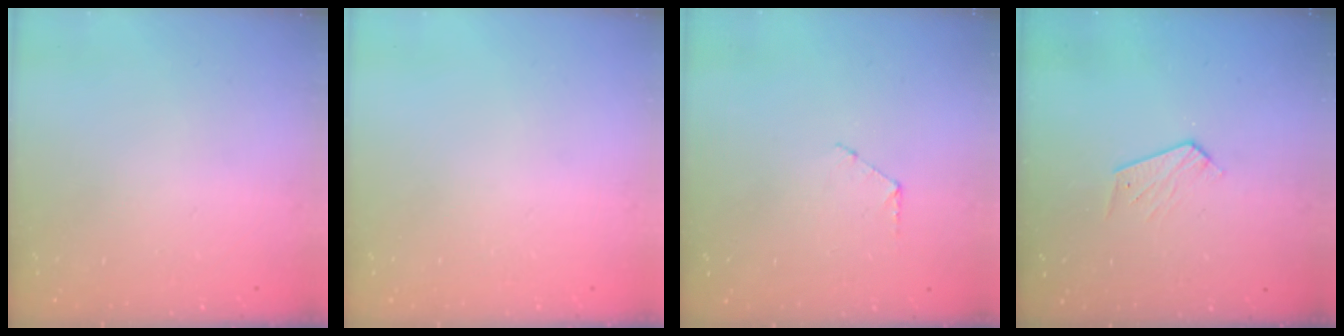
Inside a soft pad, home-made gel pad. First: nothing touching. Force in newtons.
{"total": 0.0}
{"total": 4.6, "press": 4.6, "slide": 0.4}
{"total": 5.2, "press": 5.1, "slide": 0.4}